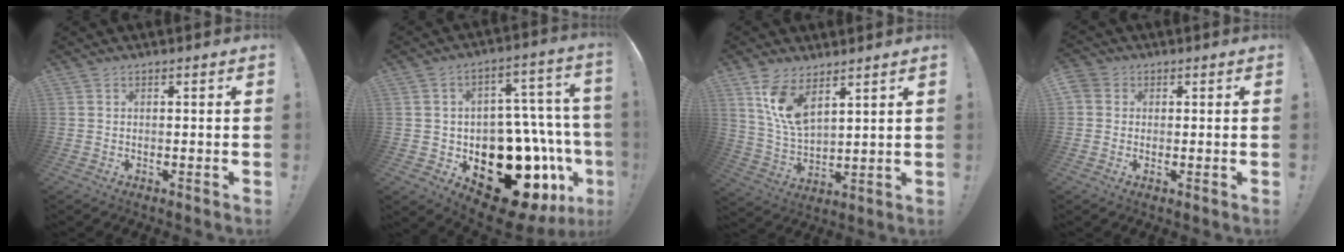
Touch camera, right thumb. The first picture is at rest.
{"total": 26.4, "force": [-9.9, 15.7, 18.8], "torque": [-0.250, 0.061, -0.124]}
{"total": 10.8, "force": [6.8, 4.8, 7.0], "torque": [-0.137, -0.035, 0.129]}
{"total": 3.5, "force": [0.5, 3.2, 1.4], "torque": [-0.028, 0.000, 0.009]}